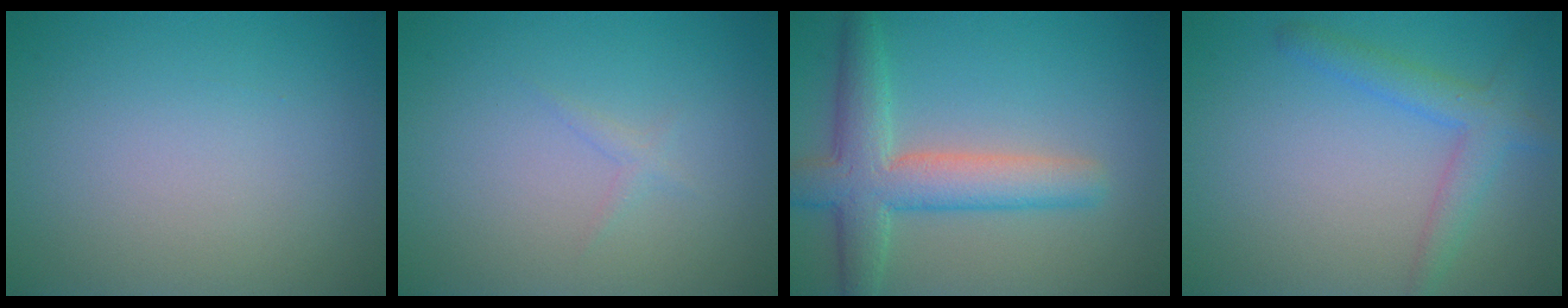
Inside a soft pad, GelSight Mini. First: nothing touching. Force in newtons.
{"total": 0.7, "press": 0.7, "slide": 0.0}
{"total": 6.0, "press": 6.0, "slide": 0.1}
{"total": 3.1, "press": 3.1, "slide": 0.2}